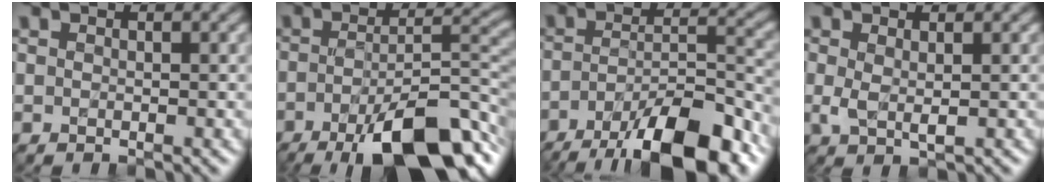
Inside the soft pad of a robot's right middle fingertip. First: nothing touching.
{"total": 12.0, "force": [-6.2, 3.5, 9.7], "torque": [-0.151, -0.005, -0.099]}
{"total": 11.5, "force": [-7.6, 3.3, 8.0], "torque": [-0.129, 0.007, -0.131]}
{"total": 1.9, "force": [0.3, 0.7, 1.8], "torque": [-0.040, -0.001, 0.006]}